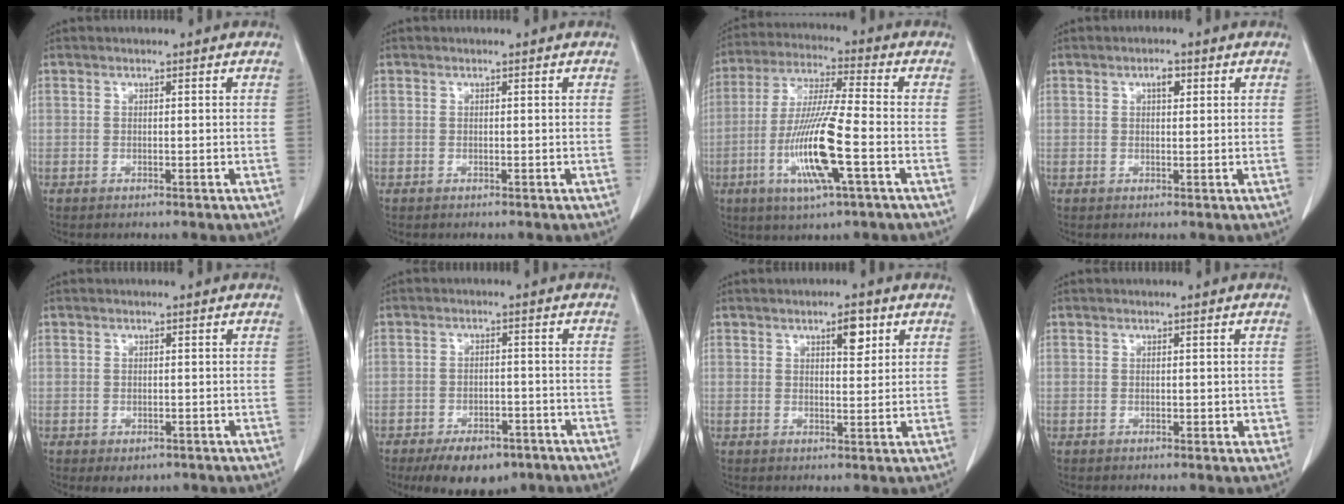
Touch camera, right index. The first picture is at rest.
{"total": 0.0}
{"total": 13.6, "force": [-4.0, 0.5, 13.0], "torque": [-0.263, -0.016, -0.079]}
{"total": 1.9, "force": [0.8, 0.8, 1.5], "torque": [-0.024, 0.001, 0.011]}
{"total": 2.2, "force": [-1.2, 1.6, 0.9], "torque": [-0.008, -0.001, -0.005]}
{"total": 8.9, "force": [-6.3, 4.2, 4.6], "torque": [-0.065, -0.001, -0.095]}
{"total": 3.6, "force": [1.9, 1.2, 2.8], "torque": [-0.041, -0.002, 0.028]}
{"total": 1.6, "force": [0.0, 1.0, 1.3], "torque": [-0.013, 0.002, 0.003]}